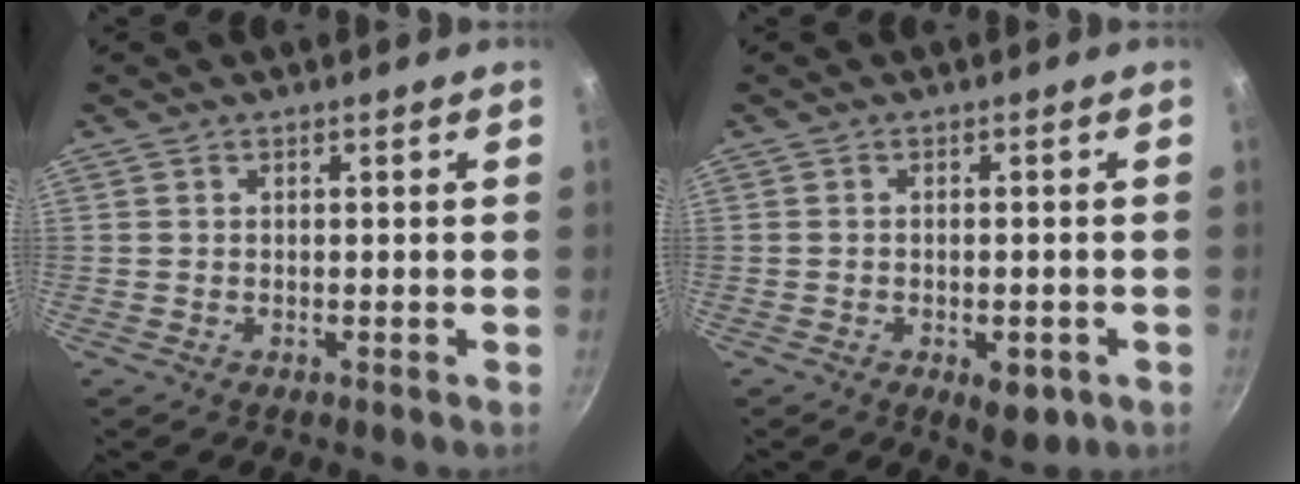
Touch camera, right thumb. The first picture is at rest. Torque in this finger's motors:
{"motor_torque": [-0.22, 0.19, 0.25, 0.50, 0.04]}